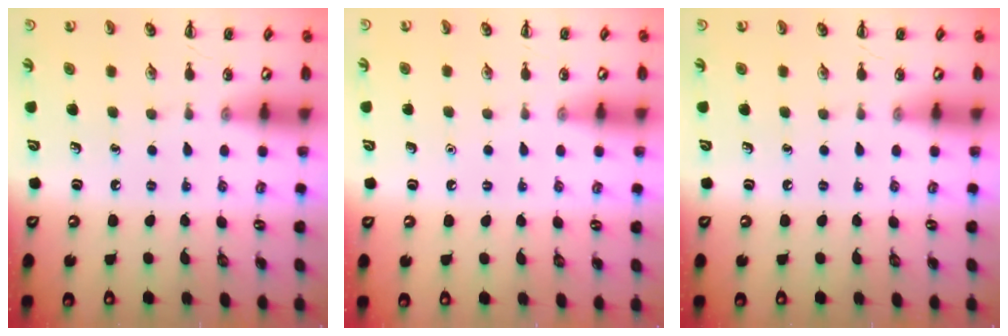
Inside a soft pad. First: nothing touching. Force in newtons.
{"total": 1.6, "press": 1.6, "slide": 0.1}
{"total": 0.0}